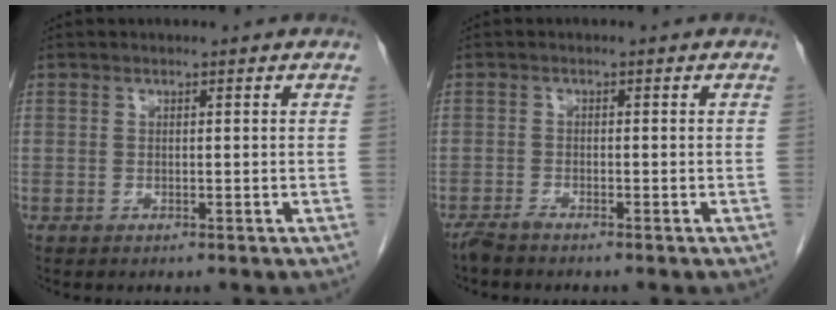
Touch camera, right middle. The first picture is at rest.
{"total": 1.6, "force": [-1.5, 0.0, 0.6], "torque": [-0.018, -0.003, -0.029]}